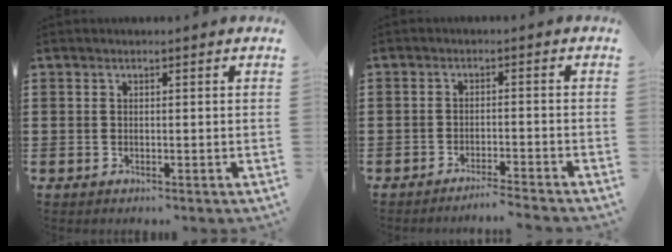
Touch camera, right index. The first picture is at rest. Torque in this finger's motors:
{"motor_torque": [-0.11, 0.40, -0.02, 0.00]}